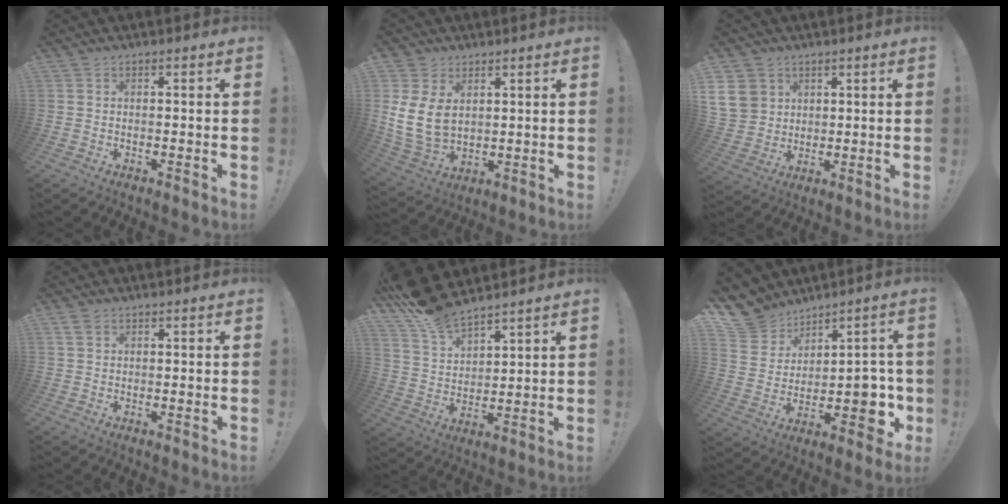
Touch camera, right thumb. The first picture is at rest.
{"total": 12.1, "force": [3.1, 9.0, 7.6], "torque": [-0.152, -0.020, 0.066]}
{"total": 9.2, "force": [4.0, 7.6, 3.2], "torque": [-0.053, -0.018, 0.083]}
{"total": 2.2, "force": [1.4, 1.2, 1.1], "torque": [-0.017, -0.001, 0.026]}
{"total": 11.1, "force": [10.2, 3.4, 2.8], "torque": [-0.066, -0.082, 0.189]}
{"total": 12.0, "force": [5.4, 9.5, 4.9], "torque": [-0.076, -0.039, 0.124]}